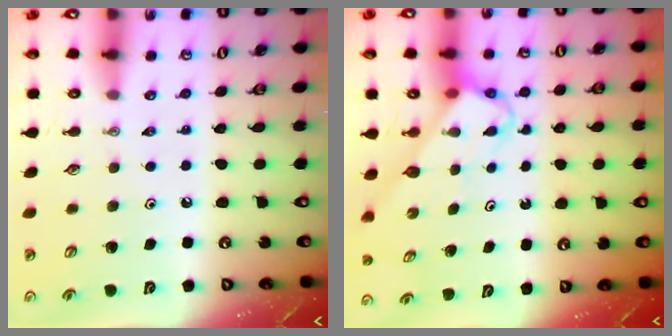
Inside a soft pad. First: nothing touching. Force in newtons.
{"total": 3.8, "press": 3.8, "slide": 0.1}